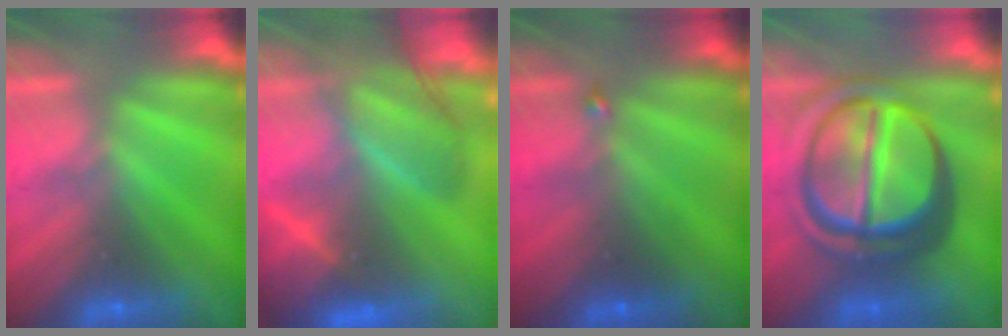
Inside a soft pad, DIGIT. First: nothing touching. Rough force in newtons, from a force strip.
{"total": 5.9}
{"total": 1.9}
{"total": 7.8}